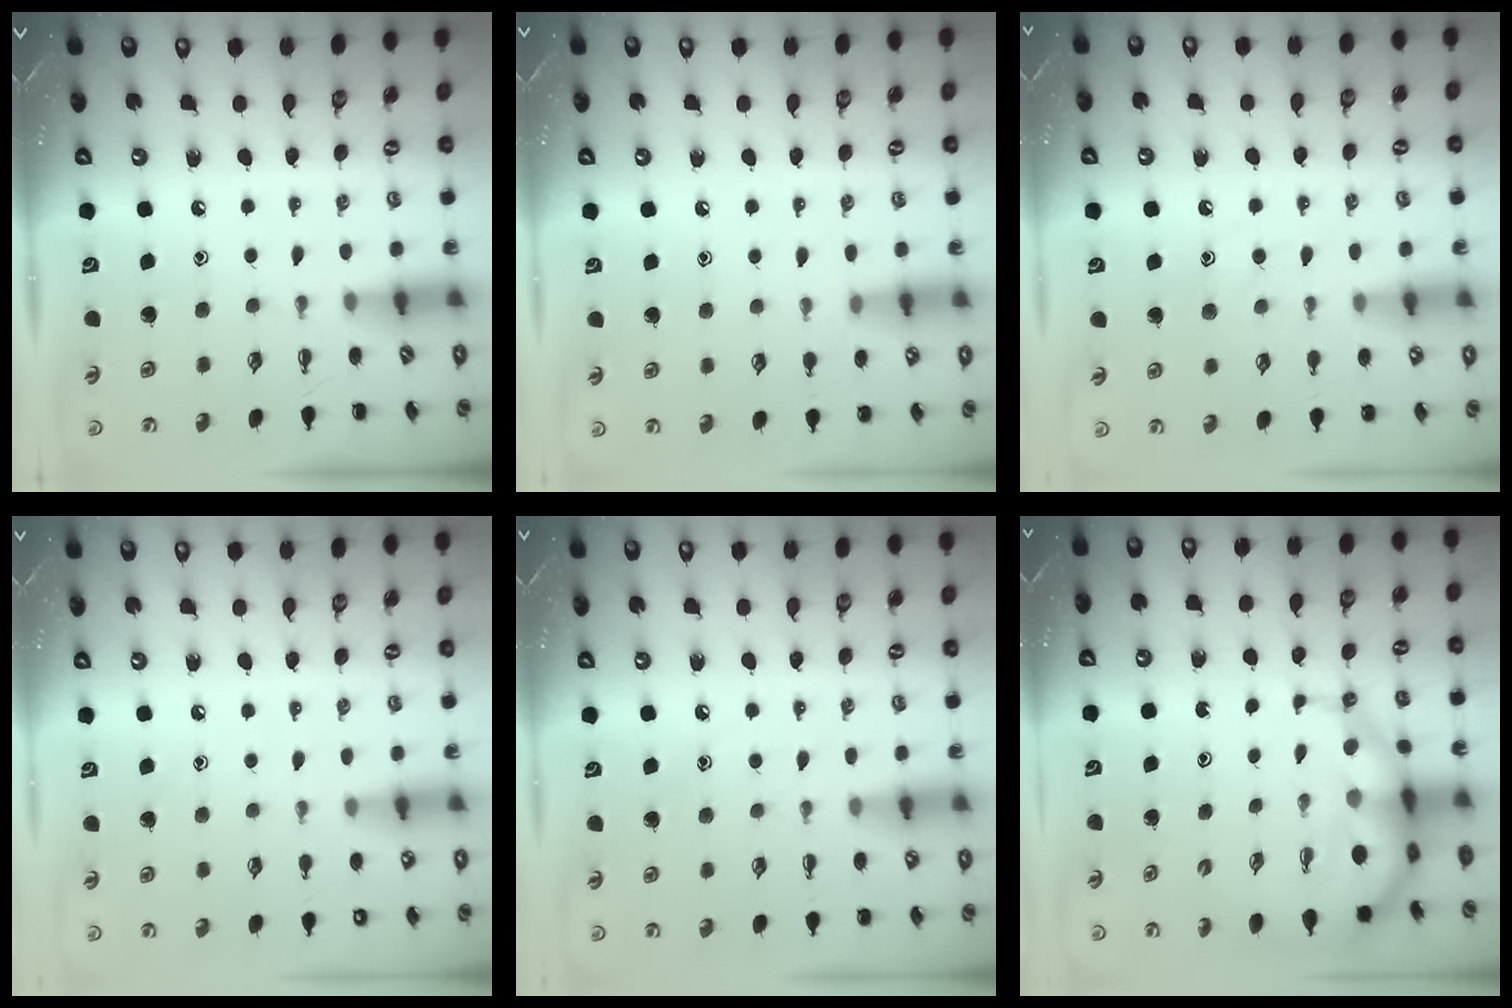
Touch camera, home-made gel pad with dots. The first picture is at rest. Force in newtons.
{"total": 4.6, "press": 4.3, "slide": 1.6}
{"total": 8.4, "press": 8.4, "slide": 1.2}
{"total": 6.5, "press": 6.2, "slide": 1.9}
{"total": 8.4, "press": 8.2, "slide": 1.9}
{"total": 8.8, "press": 8.4, "slide": 2.7}